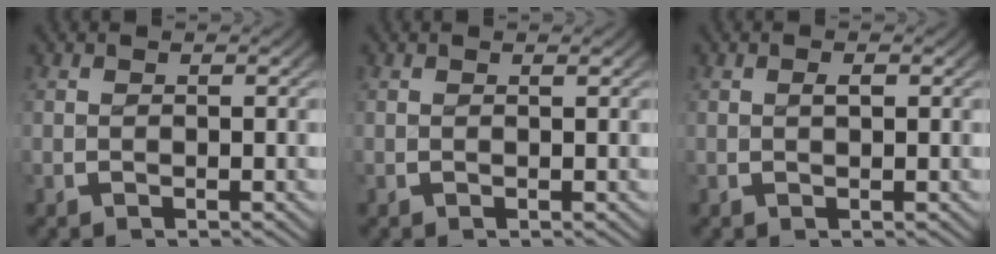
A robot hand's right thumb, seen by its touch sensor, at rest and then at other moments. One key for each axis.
{"total": 0.0}
{"total": 0.6, "fx": 0.1, "fy": 0.2, "fz": 0.6, "tx": -0.006, "ty": -0.001, "tz": 0.003}